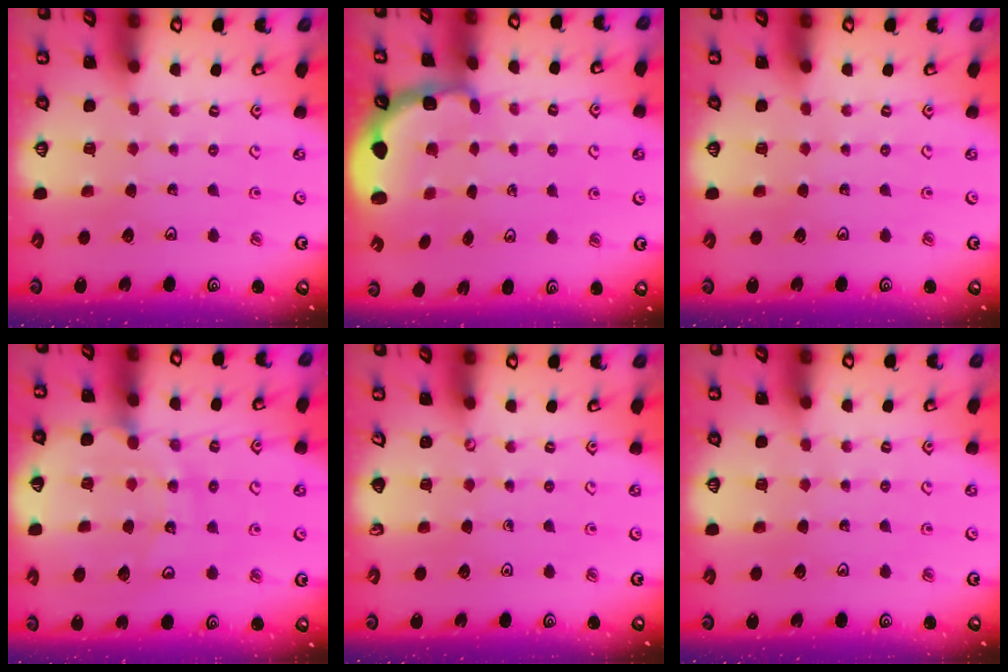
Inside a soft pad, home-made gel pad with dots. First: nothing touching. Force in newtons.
{"total": 2.8, "press": 2.0, "slide": 2.0}
{"total": 0.0}
{"total": 13.2, "press": 13.1, "slide": 1.5}
{"total": 0.0}
{"total": 0.0}